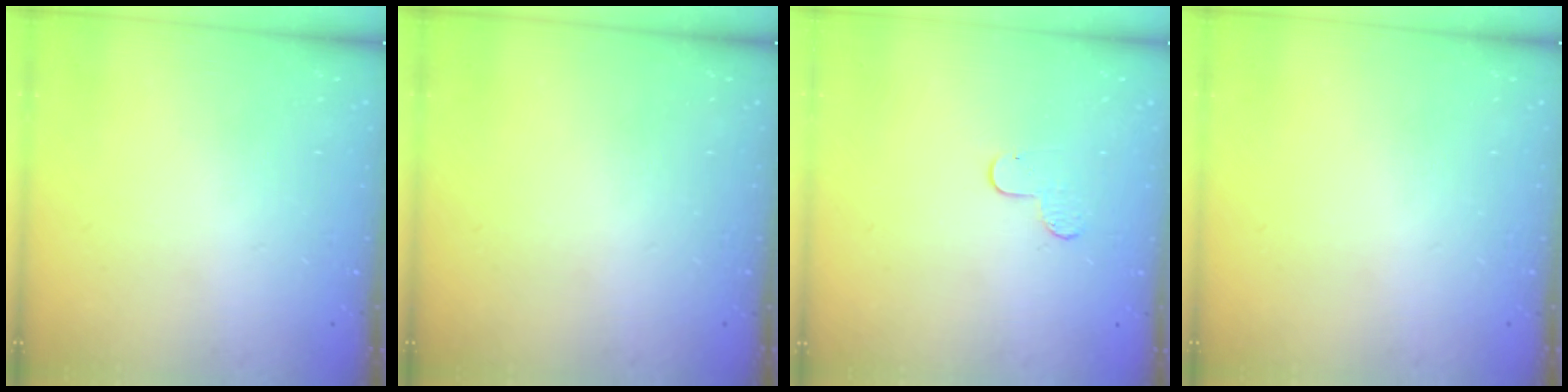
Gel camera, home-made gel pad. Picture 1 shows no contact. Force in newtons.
{"total": 0.0}
{"total": 5.5, "press": 5.5, "slide": 0.5}
{"total": 0.0}